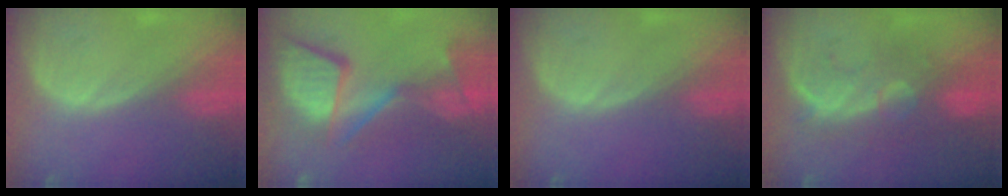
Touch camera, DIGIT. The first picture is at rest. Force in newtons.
{"total": 13.6, "press": 11.2, "slide": 7.7}
{"total": 0.0}
{"total": 8.6, "press": 8.3, "slide": 2.3}